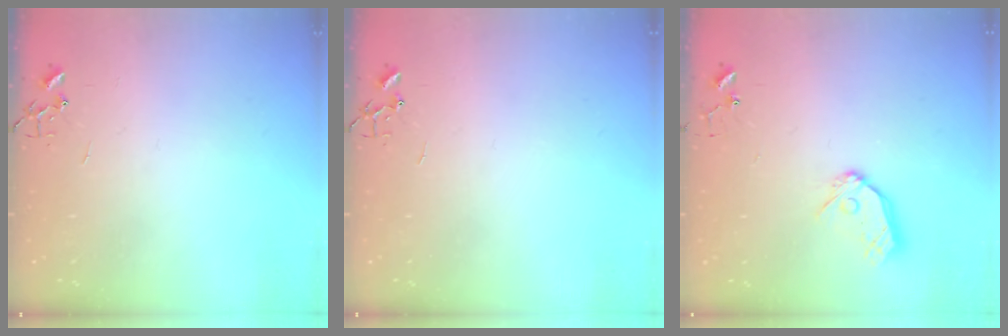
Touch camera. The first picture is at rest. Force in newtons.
{"total": 0.0}
{"total": 11.0, "press": 10.9, "slide": 1.1}